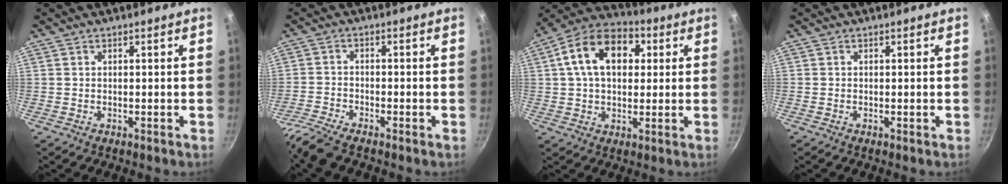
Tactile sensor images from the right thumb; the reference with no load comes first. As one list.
[{"total": 5.3, "force": [-4.5, 0.7, 2.7], "torque": [-0.072, 0.017, -0.098]}, {"total": 15.3, "force": [3.7, 10.3, 10.7], "torque": [-0.151, 0.019, 0.044]}, {"total": 0.0}]